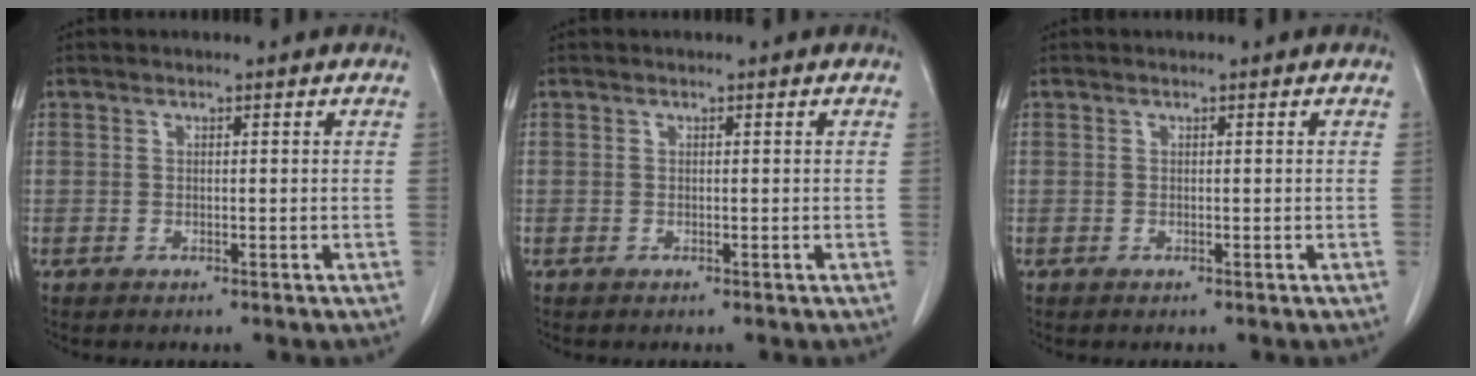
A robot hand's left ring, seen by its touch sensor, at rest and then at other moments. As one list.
[{"total": 0.0}, {"total": 0.0}]